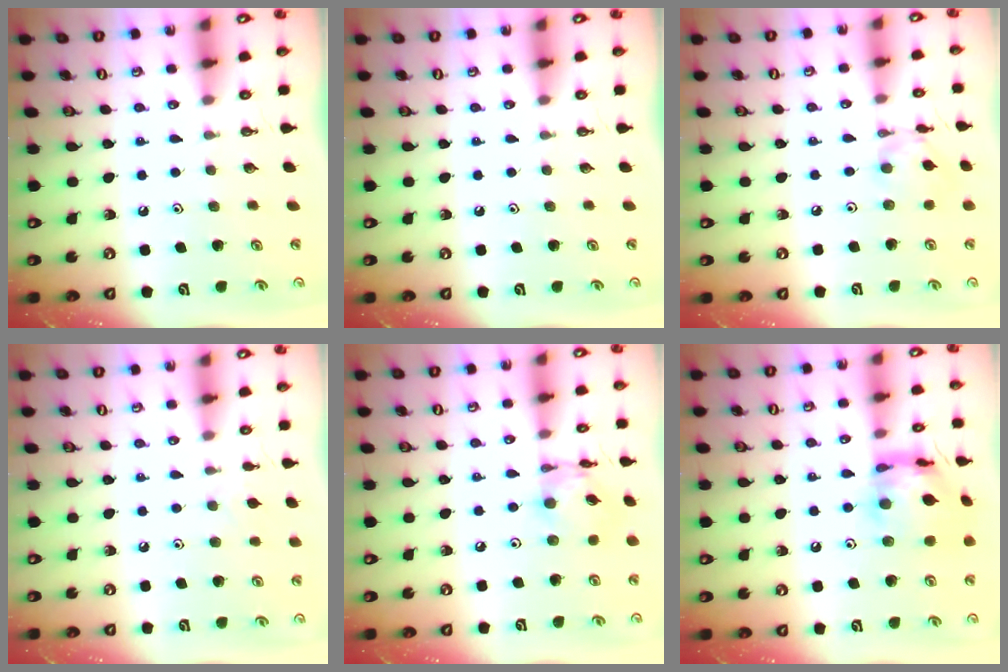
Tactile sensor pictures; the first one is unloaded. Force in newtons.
{"total": 0.0}
{"total": 4.0, "press": 4.0, "slide": 0.5}
{"total": 5.1, "press": 5.1, "slide": 0.8}
{"total": 8.8, "press": 8.8, "slide": 0.4}
{"total": 13.9, "press": 13.9, "slide": 1.4}